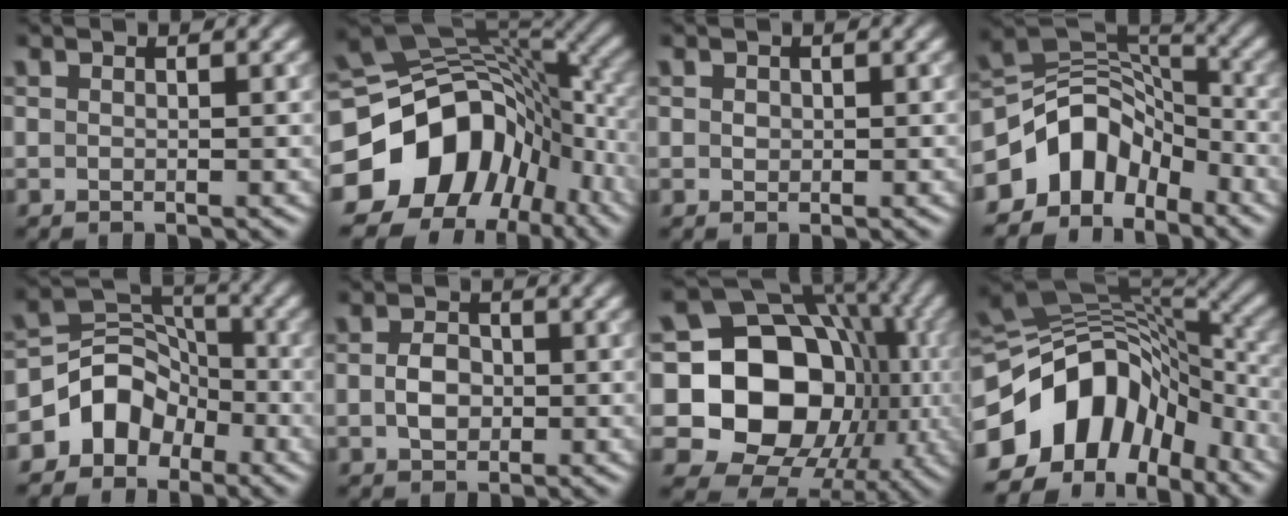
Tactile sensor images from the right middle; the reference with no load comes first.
{"total": 14.8, "force": [-5.5, 11.1, 8.2], "torque": [-0.153, -0.008, -0.094]}
{"total": 0.7, "force": [0.1, 0.6, 0.3], "torque": [-0.004, -0.001, 0.001]}
{"total": 8.0, "force": [-4.4, 5.5, 3.7], "torque": [-0.045, 0.011, -0.093]}
{"total": 5.5, "force": [-3.0, 4.3, 1.8], "torque": [-0.014, 0.012, -0.066]}
{"total": 2.5, "force": [-0.4, 1.8, 1.7], "torque": [-0.032, 0.001, -0.010]}
{"total": 17.4, "force": [-1.7, 14.4, 9.7], "torque": [-0.144, -0.007, -0.044]}
{"total": 13.1, "force": [-4.8, 9.0, 8.3], "torque": [-0.149, 0.017, -0.093]}